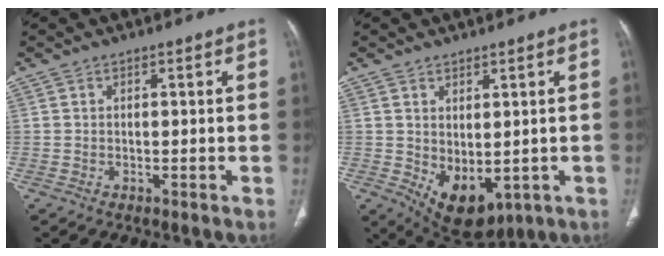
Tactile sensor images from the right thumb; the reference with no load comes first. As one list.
[{"total": 8.9, "force": [-1.2, 5.3, 7.1], "torque": [-0.093, -0.008, 0.011]}]